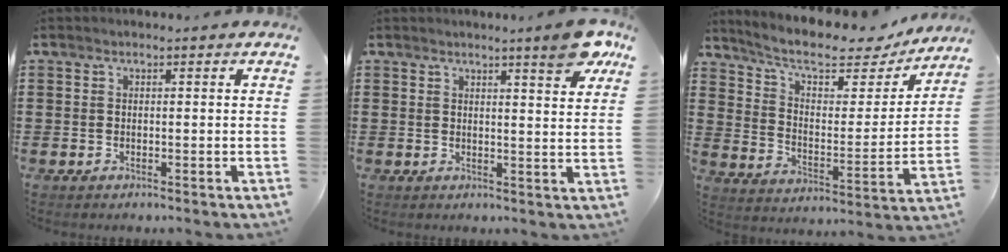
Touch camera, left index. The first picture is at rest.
{"total": 6.5, "force": [5.0, 0.4, 4.1], "torque": [-0.062, -0.021, 0.083]}
{"total": 8.0, "force": [6.5, 2.4, 4.0], "torque": [-0.091, -0.041, 0.107]}